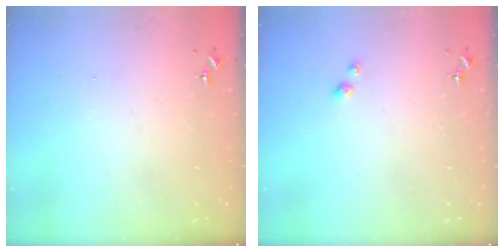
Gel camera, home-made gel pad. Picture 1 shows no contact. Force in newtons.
{"total": 3.1, "press": 3.1, "slide": 0.3}